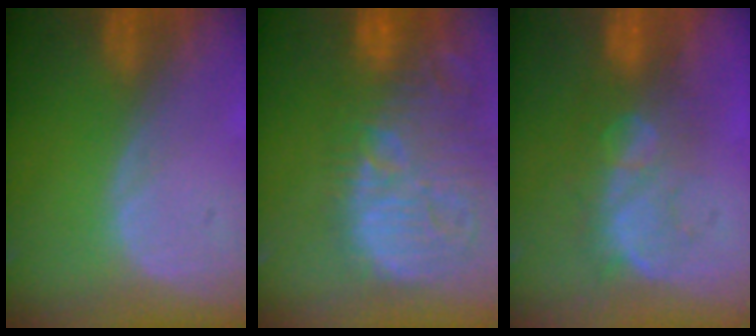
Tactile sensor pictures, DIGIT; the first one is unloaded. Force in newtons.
{"total": 15.4, "press": 13.4, "slide": 7.6}
{"total": 7.7, "press": 7.5, "slide": 1.9}